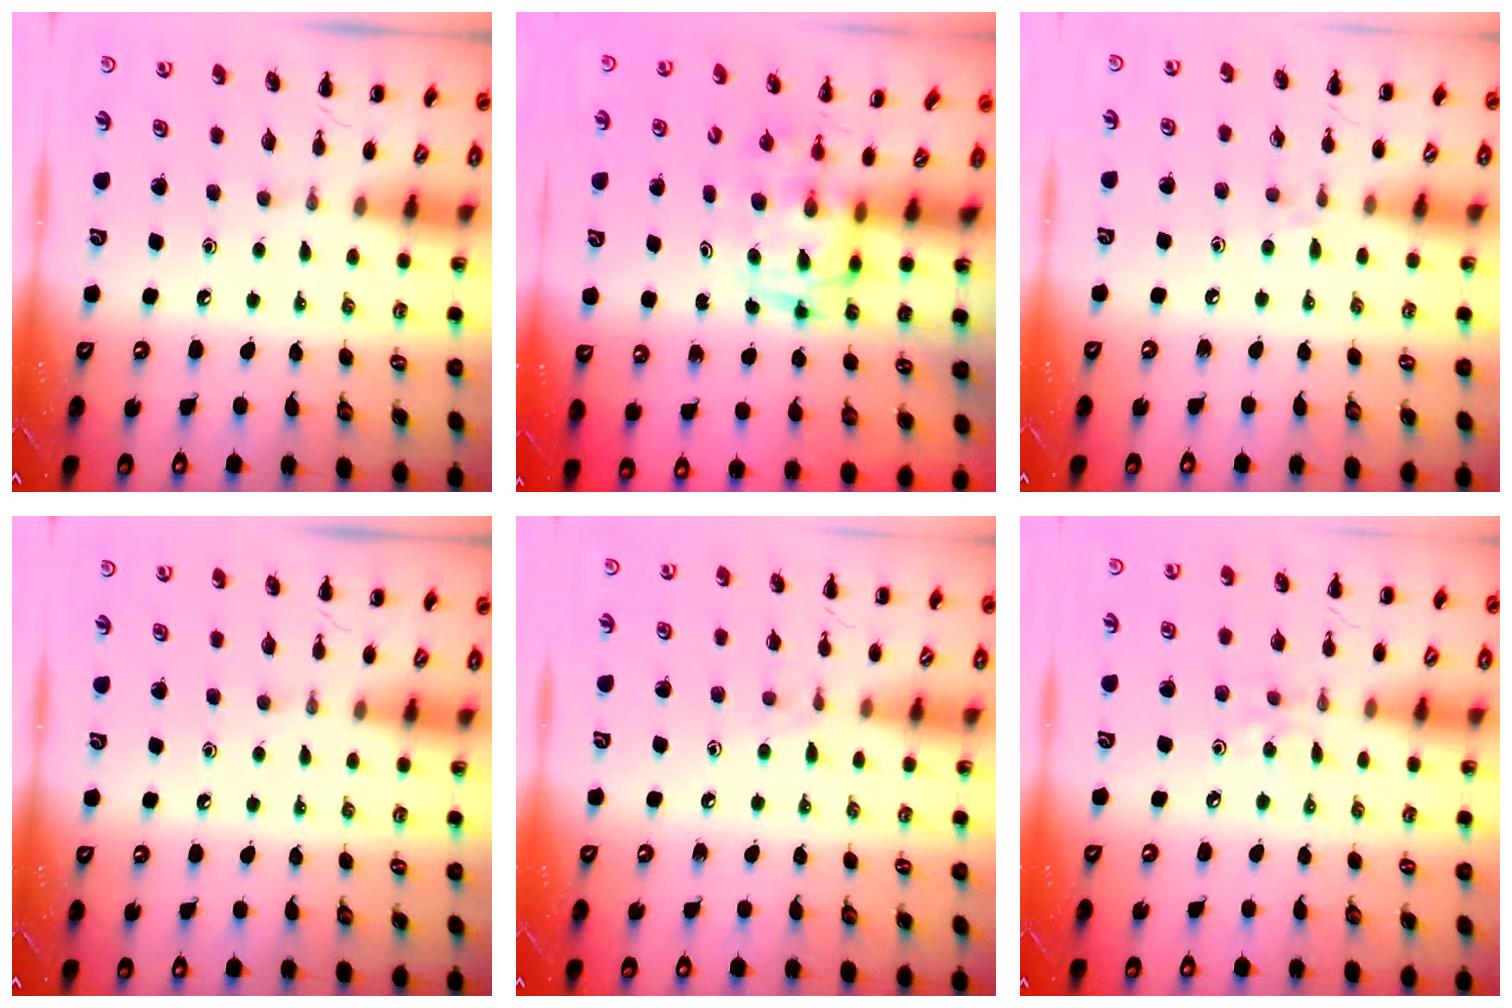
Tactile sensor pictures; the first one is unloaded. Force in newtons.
{"total": 2.9, "press": 2.9, "slide": 0.5}
{"total": 5.6, "press": 5.2, "slide": 2.1}
{"total": 0.0}
{"total": 5.8, "press": 5.4, "slide": 2.2}
{"total": 1.8, "press": 1.7, "slide": 0.6}